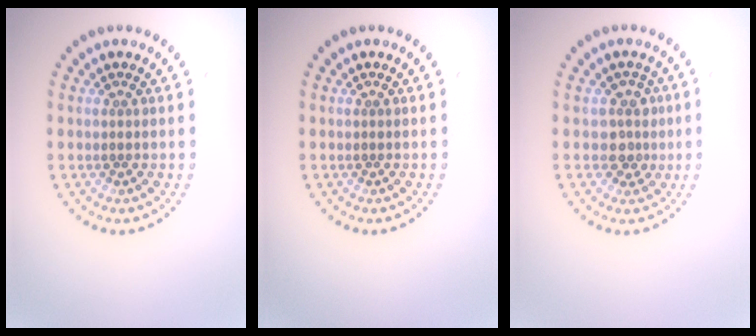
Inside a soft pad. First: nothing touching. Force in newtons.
{"total": 0.0}
{"total": 2.3, "press": 1.9, "slide": 1.3}